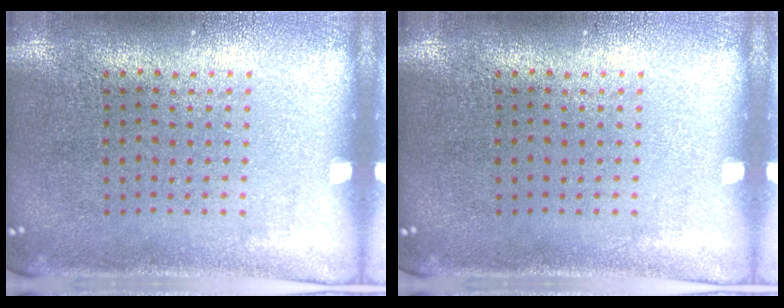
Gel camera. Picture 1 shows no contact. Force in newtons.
{"total": 0.0}